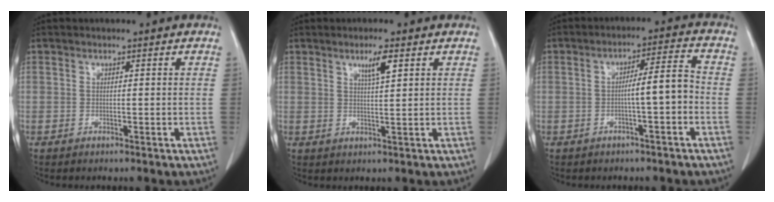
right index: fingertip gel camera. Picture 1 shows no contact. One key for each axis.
{"total": 3.4, "fx": 1.8, "fy": -0.1, "fz": 2.9, "tx": -0.051, "ty": -0.003, "tz": 0.029}
{"total": 5.8, "fx": -1.4, "fy": 0.1, "fz": 5.7, "tx": -0.083, "ty": 0.019, "tz": -0.022}